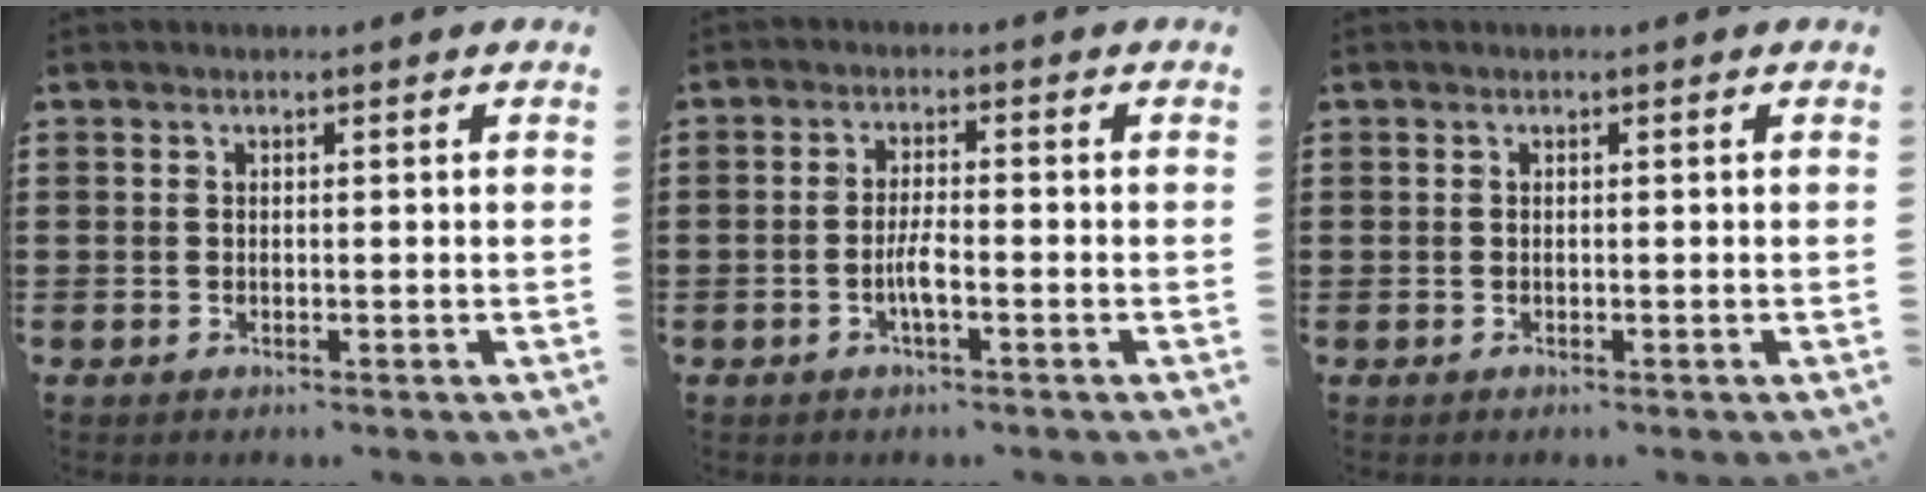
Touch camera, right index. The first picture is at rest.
{"total": 3.2, "force": [-1.2, 0.5, 3.0], "torque": [-0.068, -0.004, -0.026]}
{"total": 0.0}